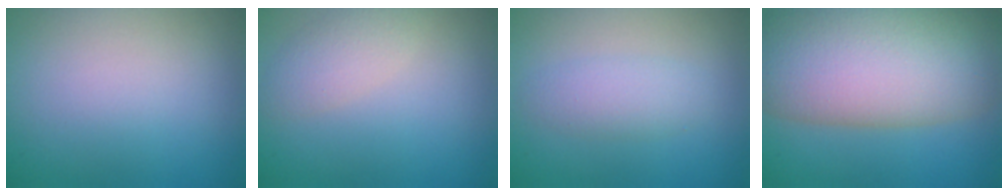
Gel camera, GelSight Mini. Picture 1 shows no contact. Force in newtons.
{"total": 2.5, "press": 2.5, "slide": 0.1}
{"total": 2.3, "press": 2.3, "slide": 0.1}
{"total": 13.1, "press": 13.1, "slide": 0.5}